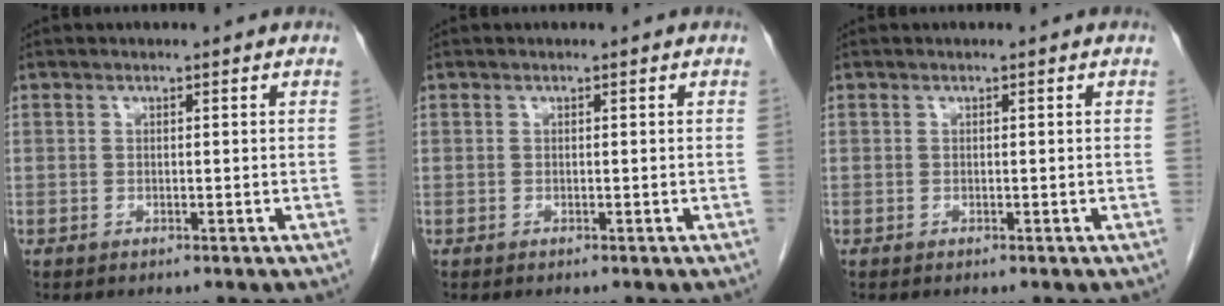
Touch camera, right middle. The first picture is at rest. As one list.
[{"total": 0.0}, {"total": 0.0}]